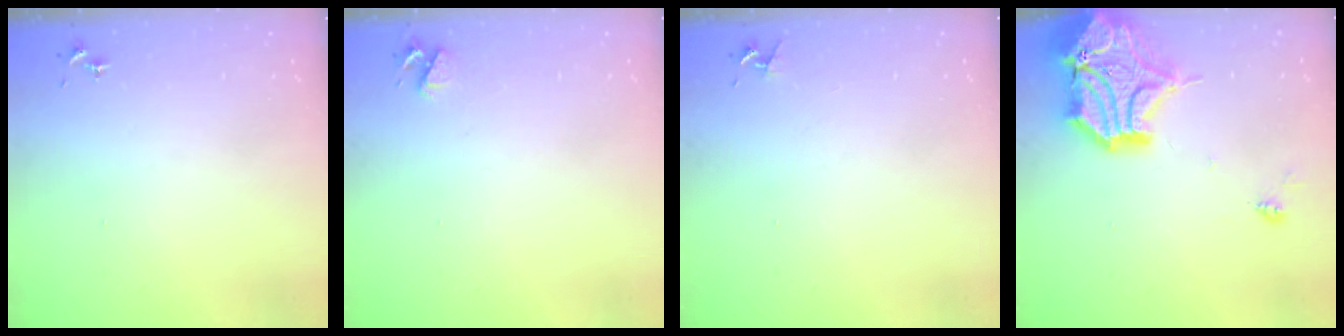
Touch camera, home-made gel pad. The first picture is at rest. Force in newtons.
{"total": 4.1, "press": 4.0, "slide": 0.6}
{"total": 4.2, "press": 4.2, "slide": 0.5}
{"total": 20.7, "press": 20.5, "slide": 3.1}